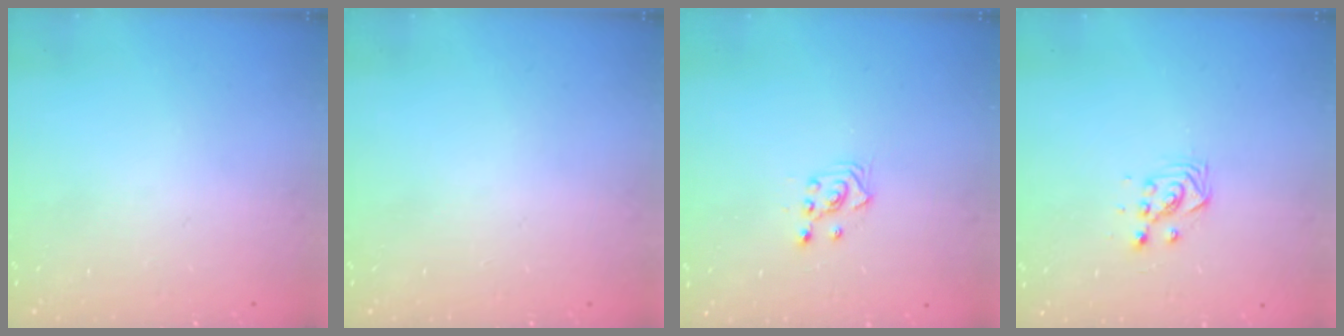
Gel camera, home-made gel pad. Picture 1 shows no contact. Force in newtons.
{"total": 0.0}
{"total": 2.9, "press": 2.9, "slide": 0.2}
{"total": 3.5, "press": 3.5, "slide": 0.4}